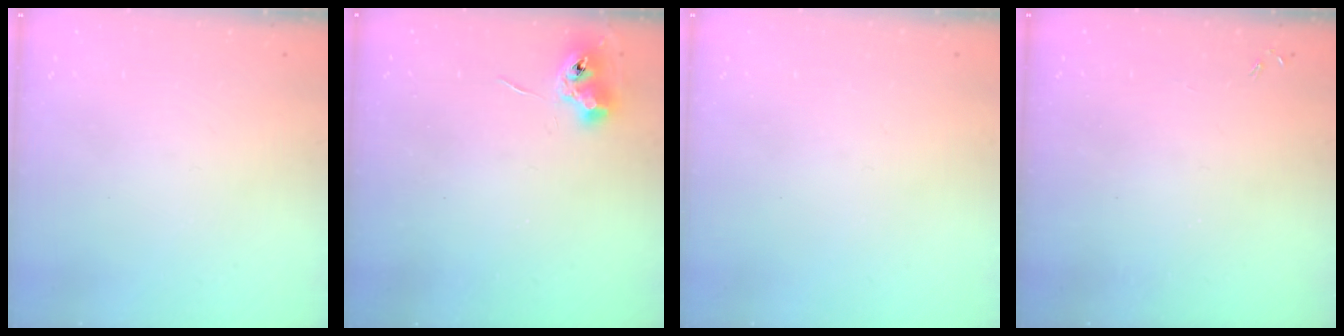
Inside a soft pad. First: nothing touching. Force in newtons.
{"total": 7.8, "press": 7.8, "slide": 0.4}
{"total": 0.0}
{"total": 0.0}